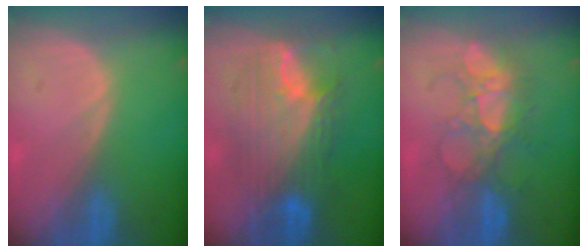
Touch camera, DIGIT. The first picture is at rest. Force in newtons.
{"total": 10.5, "press": 10.4, "slide": 0.7}
{"total": 6.8, "press": 6.6, "slide": 1.6}